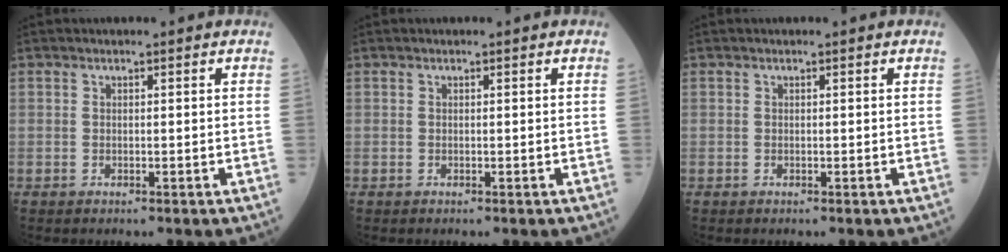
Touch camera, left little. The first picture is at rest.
{"total": 0.0}
{"total": 0.0}